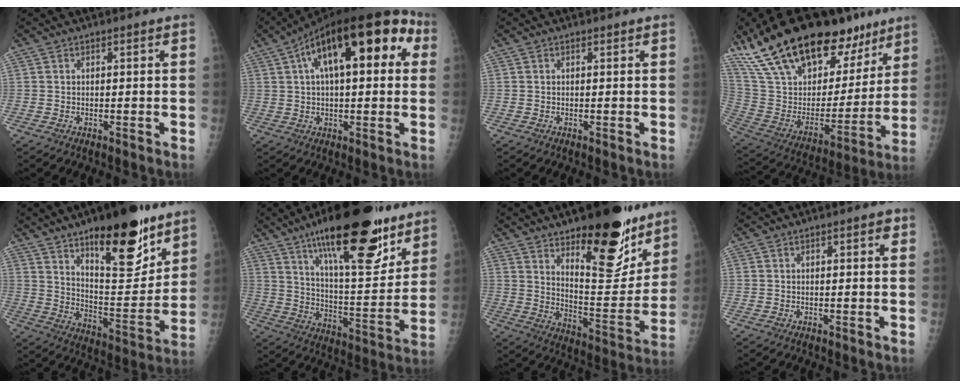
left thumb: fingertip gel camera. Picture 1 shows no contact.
{"total": 21.7, "force": [6.8, 9.4, 18.3], "torque": [-0.263, 0.041, 0.098]}
{"total": 0.0}
{"total": 33.1, "force": [22.2, 14.5, 19.8], "torque": [-0.315, -0.034, 0.378]}
{"total": 22.6, "force": [14.1, 8.0, 15.7], "torque": [-0.190, -0.081, 0.225]}
{"total": 26.4, "force": [16.7, 8.4, 18.6], "torque": [-0.250, -0.061, 0.266]}
{"total": 22.9, "force": [14.6, 8.6, 15.3], "torque": [-0.163, -0.095, 0.219]}
{"total": 1.6, "force": [0.6, 0.6, 1.4], "torque": [-0.015, 0.002, 0.006]}